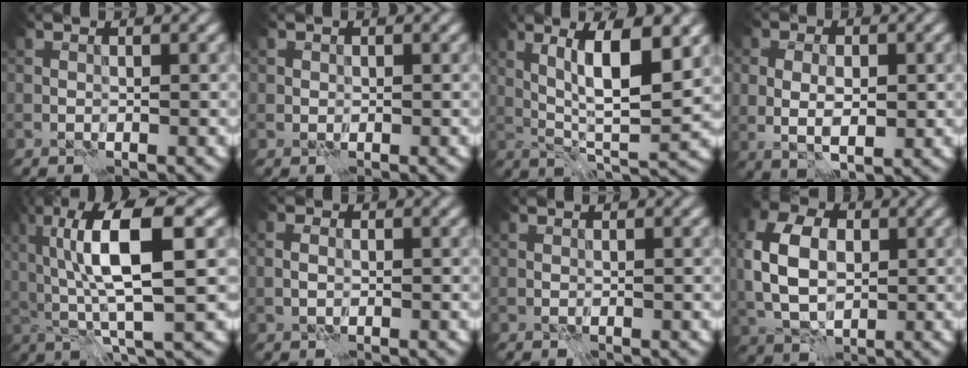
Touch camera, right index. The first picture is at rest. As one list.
[{"total": 0.7, "force": [0.1, 0.4, -0.5], "torque": [0.014, -0.003, 0.001]}, {"total": 8.2, "force": [2.6, 2.0, 7.6], "torque": [-0.119, -0.001, 0.050]}, {"total": 4.3, "force": [-0.2, 2.7, 3.3], "torque": [-0.045, -0.004, 0.003]}, {"total": 9.0, "force": [1.9, 2.6, 8.4], "torque": [-0.147, 0.004, 0.035]}, {"total": 1.0, "force": [-0.2, 0.9, 0.5], "torque": [-0.009, -0.001, -0.002]}, {"total": 0.0}, {"total": 7.3, "force": [0.7, 5.2, 5.1], "torque": [-0.122, 0.007, 0.006]}]